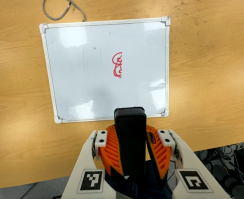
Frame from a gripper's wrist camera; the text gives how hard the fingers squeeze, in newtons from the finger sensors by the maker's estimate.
{"total": 10.4, "left": 10.1, "right": 10.8}